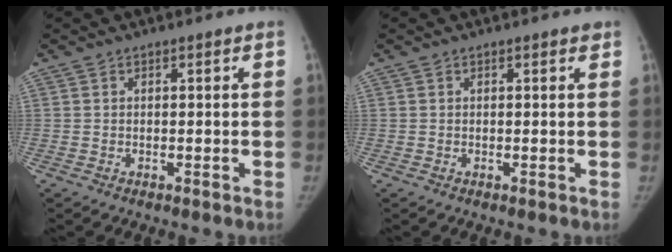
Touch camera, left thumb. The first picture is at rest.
{"total": 0.6, "force": [0.4, 0.3, 0.3], "torque": [-0.004, -0.001, 0.003]}